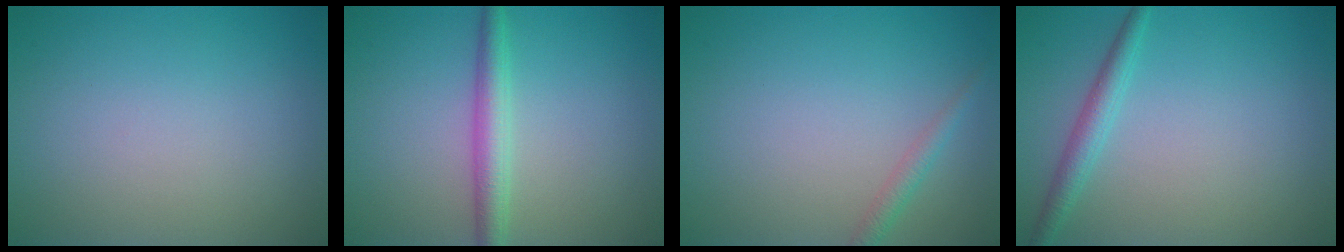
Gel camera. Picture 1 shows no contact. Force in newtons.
{"total": 3.0, "press": 3.0, "slide": 0.1}
{"total": 1.4, "press": 1.4, "slide": 0.0}
{"total": 2.1, "press": 2.1, "slide": 0.1}